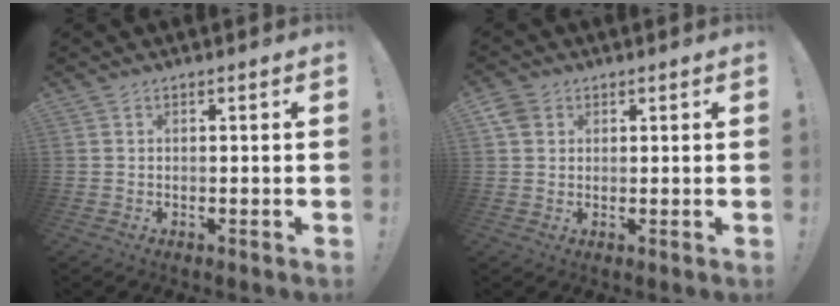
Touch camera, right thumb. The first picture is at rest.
{"total": 3.8, "force": [1.7, 3.1, 1.5], "torque": [-0.025, 0.000, 0.034]}